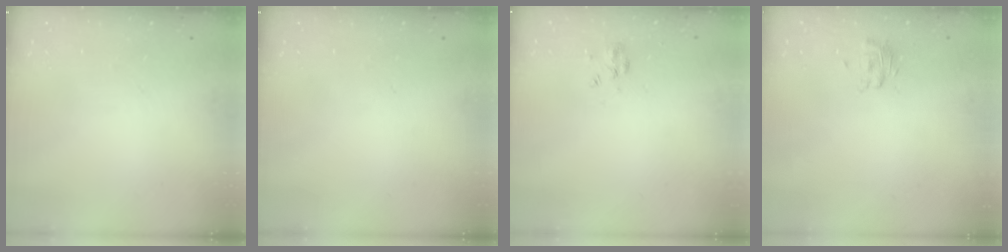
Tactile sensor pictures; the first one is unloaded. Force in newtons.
{"total": 0.0}
{"total": 3.0, "press": 2.9, "slide": 0.8}
{"total": 2.9, "press": 2.8, "slide": 0.8}